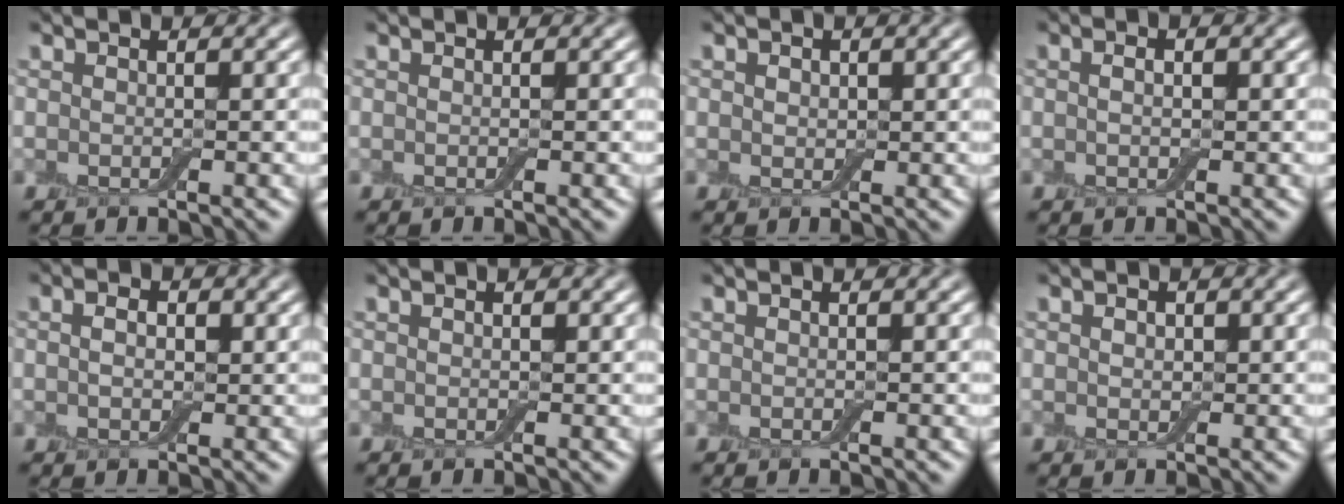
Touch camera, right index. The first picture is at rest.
{"total": 0.0}
{"total": 0.9, "force": [0.4, 0.8, 0.3], "torque": [-0.004, -0.001, 0.009]}
{"total": 1.9, "force": [0.6, 1.1, 1.4], "torque": [-0.015, 0.000, 0.001]}
{"total": 3.4, "force": [1.2, 2.2, 2.2], "torque": [-0.022, 0.017, -0.003]}
{"total": 0.0}
{"total": 0.0}
{"total": 0.8, "force": [0.2, 0.7, 0.5], "torque": [-0.007, -0.001, 0.005]}